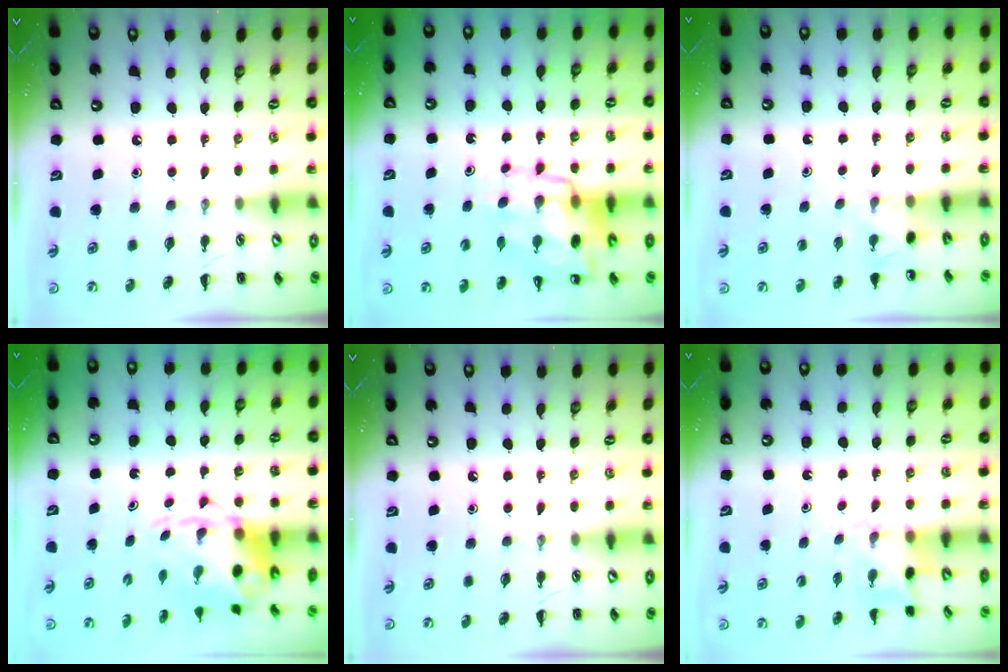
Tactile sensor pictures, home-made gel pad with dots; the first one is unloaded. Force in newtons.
{"total": 14.4, "press": 13.8, "slide": 3.9}
{"total": 2.2, "press": 2.2, "slide": 0.6}
{"total": 4.5, "press": 4.4, "slide": 0.8}
{"total": 0.0}
{"total": 3.0, "press": 2.9, "slide": 0.9}